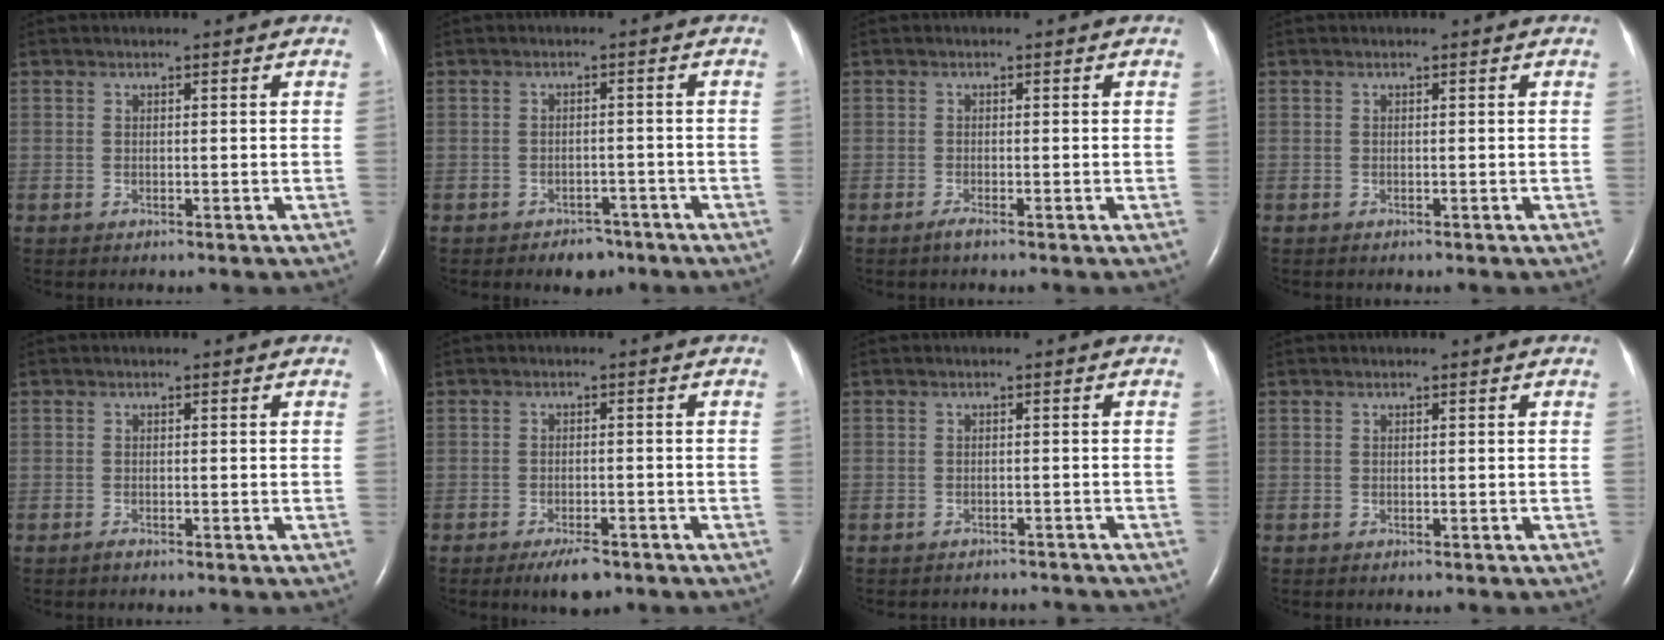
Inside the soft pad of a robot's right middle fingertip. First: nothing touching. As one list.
[{"total": 3.4, "force": [-2.5, 2.0, 1.2], "torque": [-0.019, 0.007, -0.028]}, {"total": 1.1, "force": [-0.8, -0.1, 0.7], "torque": [-0.020, -0.003, -0.018]}, {"total": 0.0}, {"total": 0.5, "force": [-0.5, 0.0, 0.2], "torque": [-0.009, -0.002, -0.008]}, {"total": 4.1, "force": [-2.9, 1.2, 2.7], "torque": [-0.050, -0.004, -0.044]}, {"total": 4.7, "force": [-4.6, 1.3, 0.1], "torque": [0.003, 0.000, -0.051]}, {"total": 0.0}]